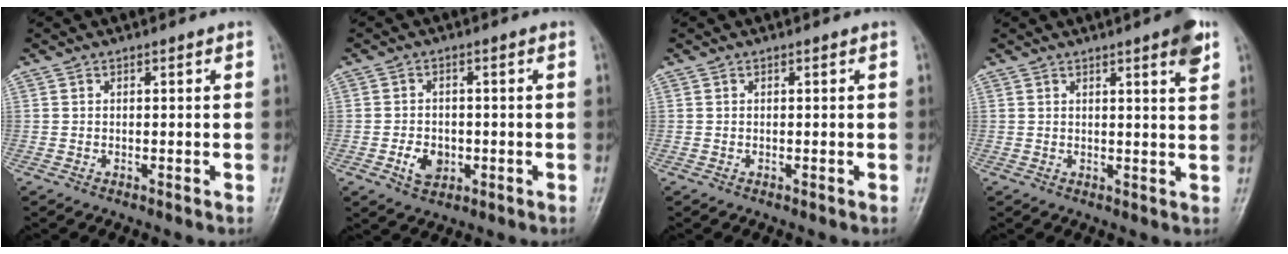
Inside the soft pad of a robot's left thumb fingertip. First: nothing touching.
{"total": 4.6, "force": [-1.3, 3.5, 2.7], "torque": [-0.034, 0.005, -0.019]}
{"total": 0.0}
{"total": 5.0, "force": [2.9, 0.5, 4.0], "torque": [-0.047, -0.013, 0.036]}